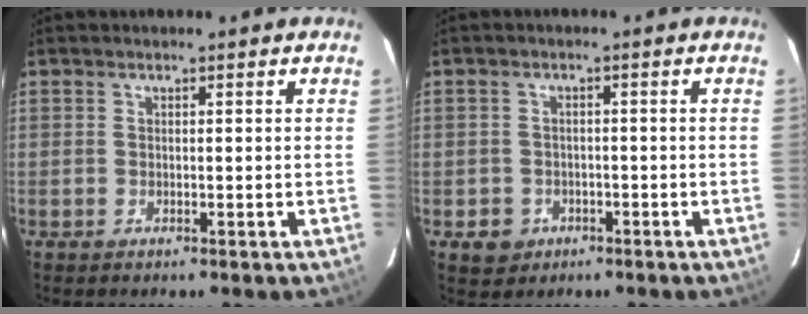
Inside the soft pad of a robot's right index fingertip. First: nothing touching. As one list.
[{"total": 4.2, "force": [-1.7, 3.8, 0.7], "torque": [-0.022, 0.011, -0.020]}]